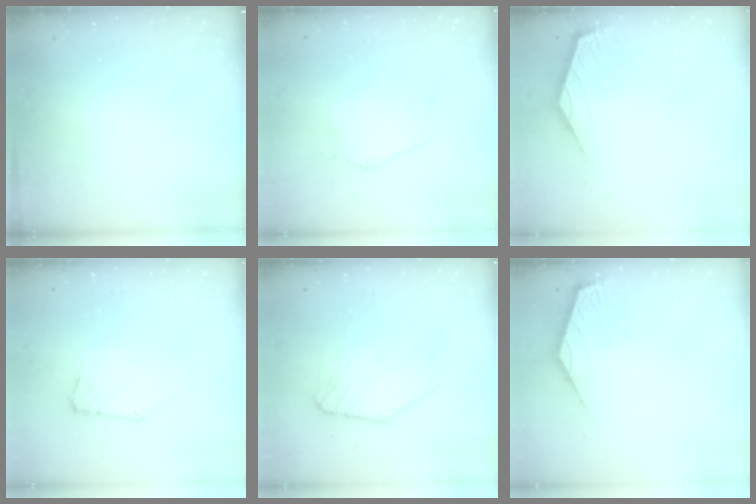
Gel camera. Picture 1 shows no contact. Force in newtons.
{"total": 0.0}
{"total": 2.4, "press": 2.3, "slide": 0.6}
{"total": 3.1, "press": 3.1, "slide": 0.1}
{"total": 5.7, "press": 5.7, "slide": 0.6}
{"total": 2.5, "press": 2.5, "slide": 0.6}